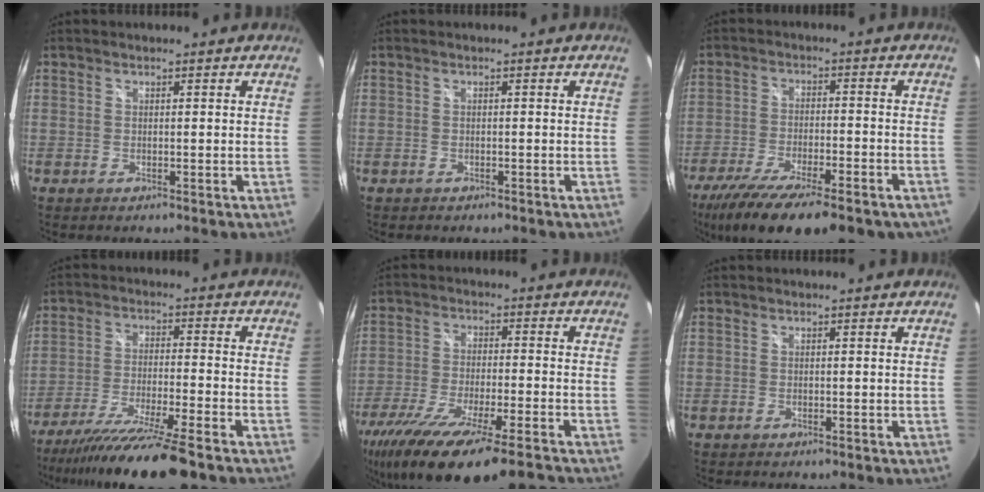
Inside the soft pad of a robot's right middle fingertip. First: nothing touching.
{"total": 1.0, "force": [-0.7, 0.6, 0.3], "torque": [-0.009, -0.002, -0.010]}
{"total": 22.0, "force": [-16.2, 6.6, 13.4], "torque": [-0.251, -0.059, -0.242]}
{"total": 16.2, "force": [-13.2, 0.0, 9.3], "torque": [-0.185, -0.037, -0.223]}
{"total": 19.0, "force": [-13.9, 4.0, 12.4], "torque": [-0.245, -0.062, -0.236]}
{"total": 0.0}